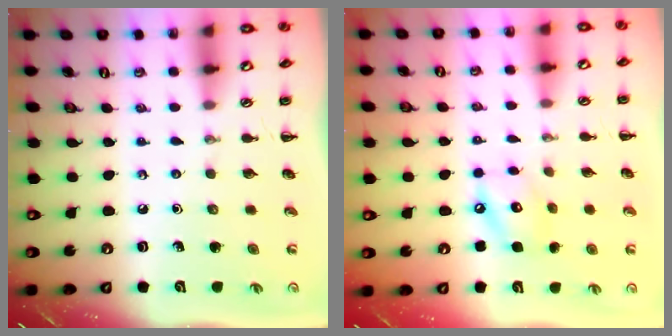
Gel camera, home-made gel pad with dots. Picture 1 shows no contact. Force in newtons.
{"total": 8.6, "press": 8.5, "slide": 0.8}